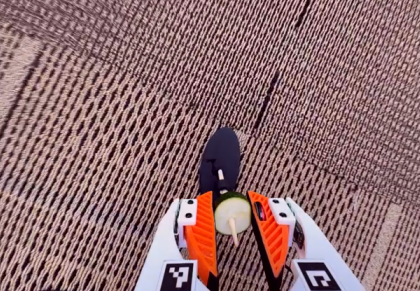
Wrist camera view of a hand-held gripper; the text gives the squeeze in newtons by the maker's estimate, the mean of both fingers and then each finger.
{"total": 7.0, "left": 6.7, "right": 7.3}